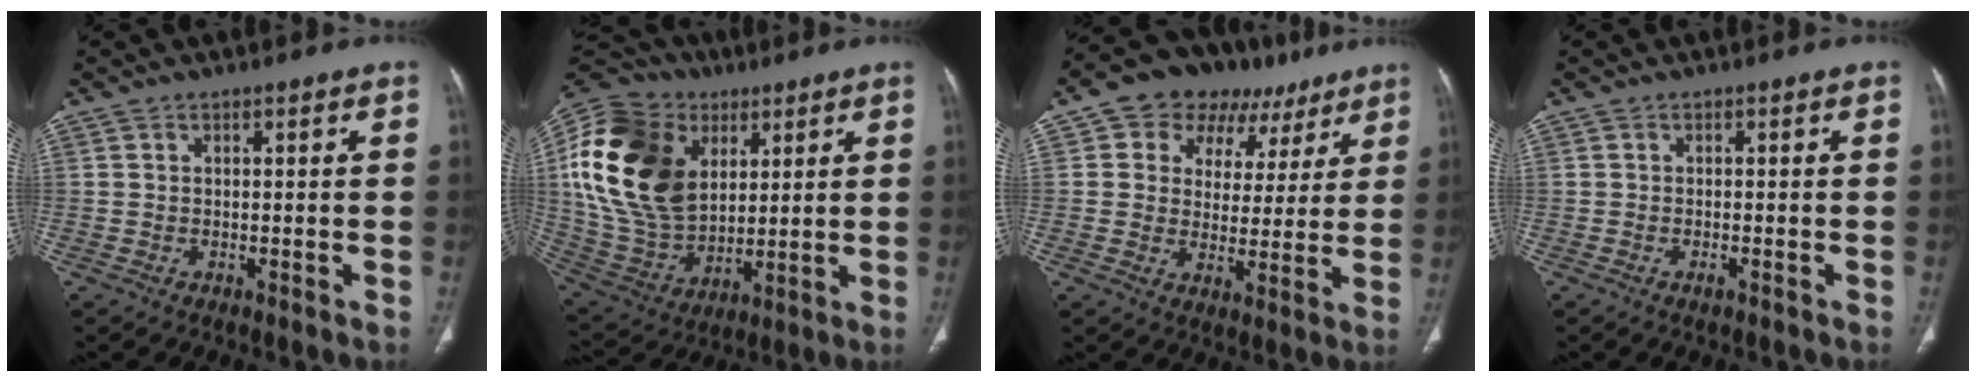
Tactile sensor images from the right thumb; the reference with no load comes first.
{"total": 26.3, "force": [7.2, 18.4, 17.3], "torque": [-0.336, -0.006, 0.139]}
{"total": 15.3, "force": [7.9, 11.1, 7.1], "torque": [-0.047, 0.004, 0.115]}
{"total": 2.5, "force": [-1.3, 0.9, 1.9], "torque": [-0.035, 0.005, -0.020]}